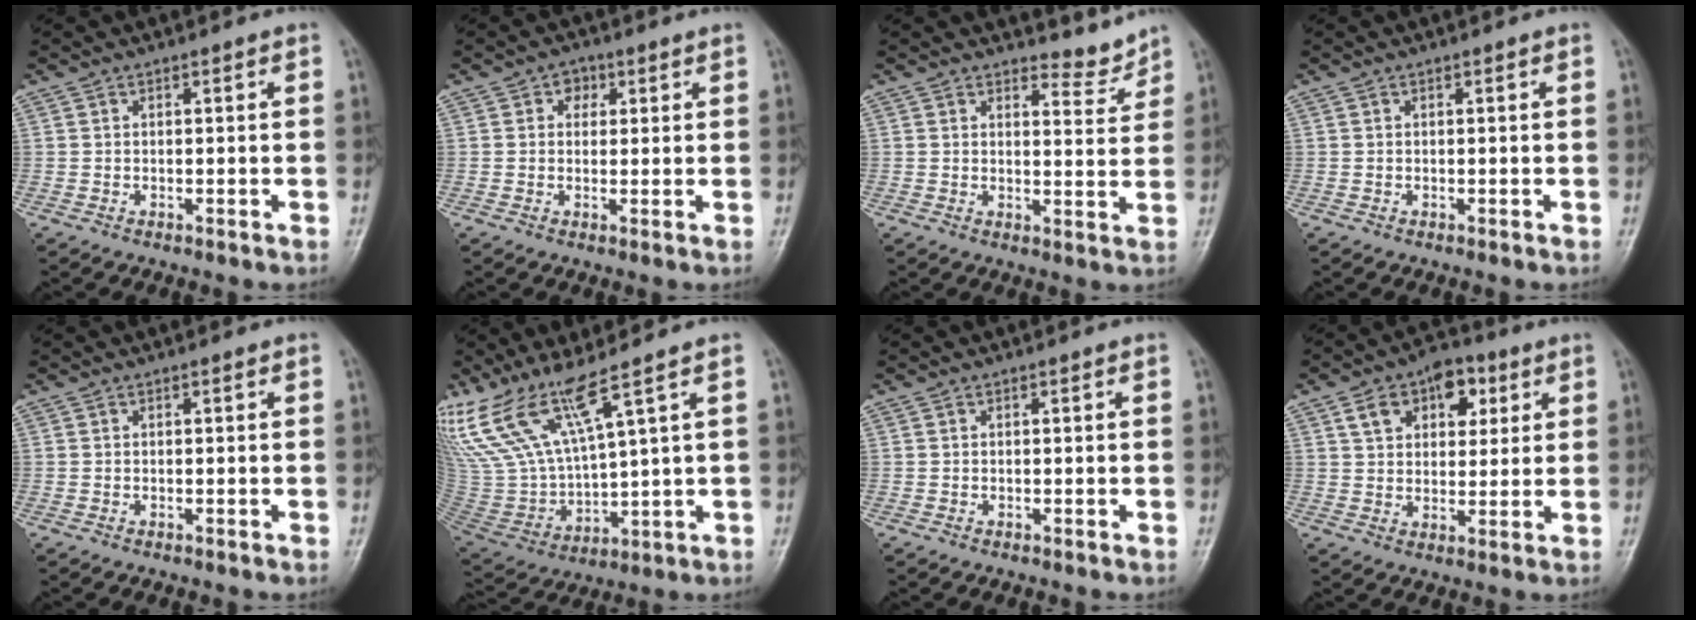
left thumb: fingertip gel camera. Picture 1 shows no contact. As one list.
[{"total": 2.9, "force": [1.2, 2.3, 1.2], "torque": [0.004, -0.001, 0.011]}, {"total": 4.0, "force": [3.9, 0.9, 0.2], "torque": [0.010, -0.044, 0.055]}, {"total": 0.0}, {"total": 0.0}, {"total": 13.1, "force": [9.7, 1.4, 8.7], "torque": [-0.184, -0.055, 0.217]}, {"total": 0.0}, {"total": 11.6, "force": [5.1, 7.6, 7.1], "torque": [-0.070, -0.003, 0.080]}]